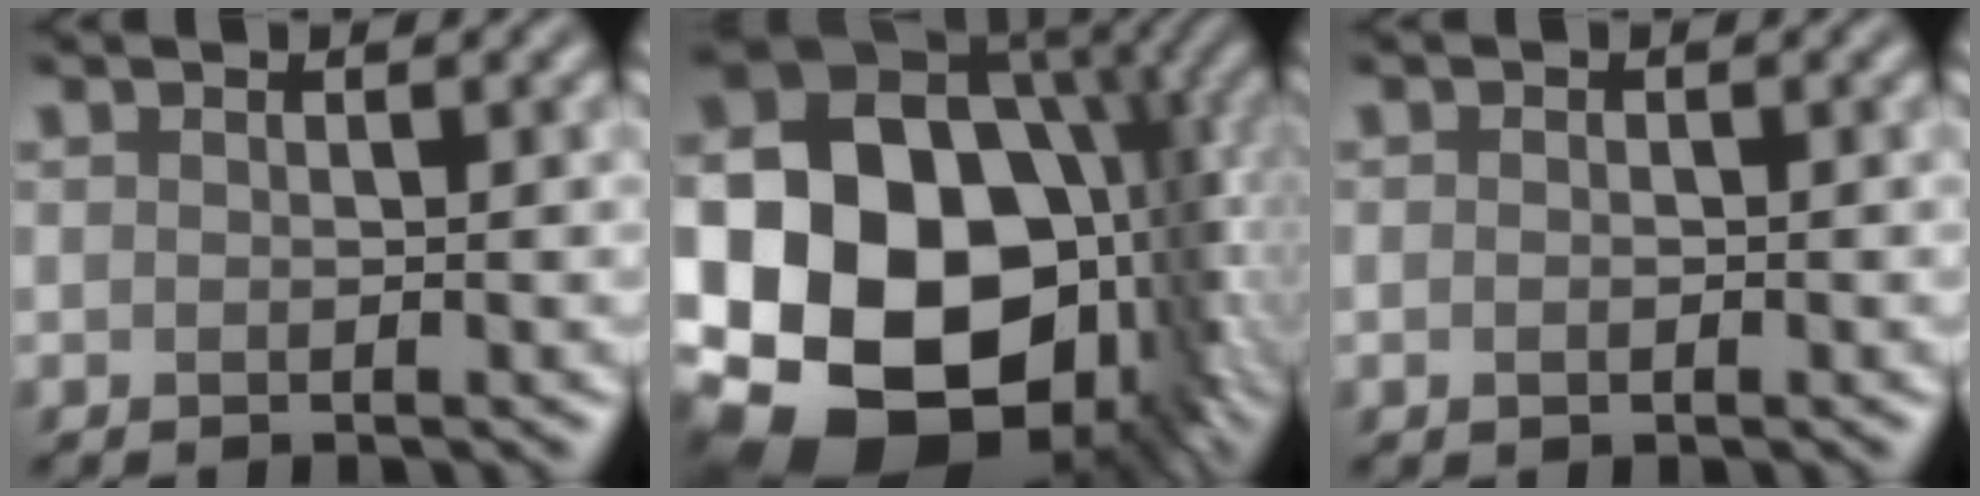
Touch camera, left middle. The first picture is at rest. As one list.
[{"total": 23.9, "force": [-3.9, 18.8, 14.3], "torque": [-0.241, -0.001, -0.094]}, {"total": 0.8, "force": [-0.2, 0.5, 0.5], "torque": [-0.010, -0.001, -0.003]}]